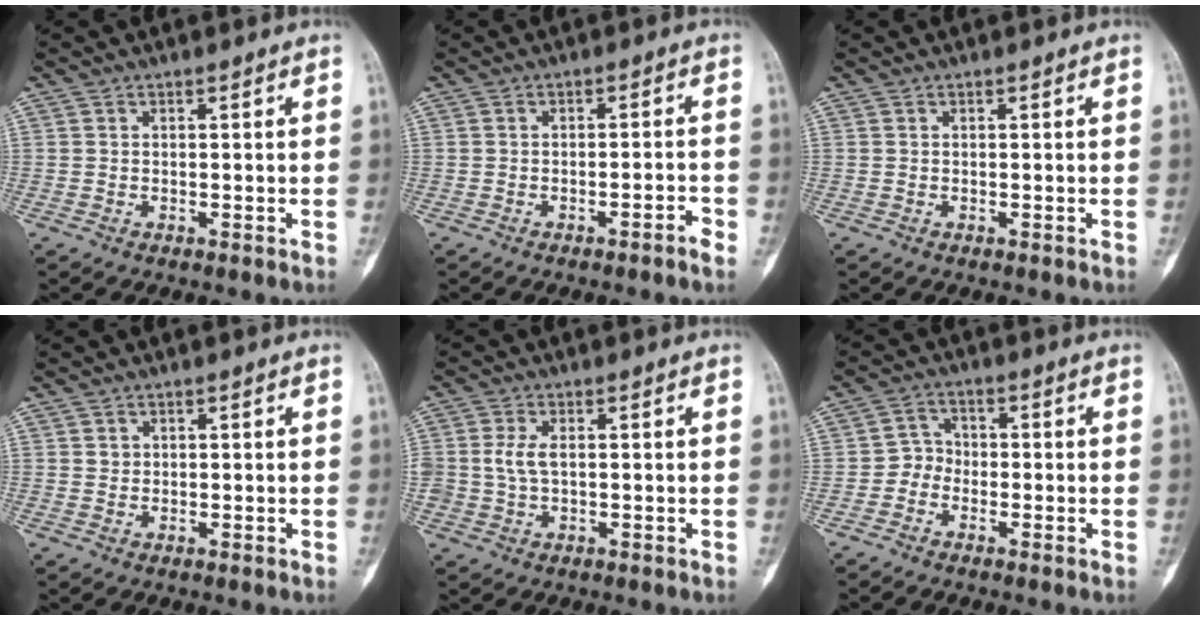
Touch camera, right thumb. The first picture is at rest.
{"total": 2.8, "force": [-1.7, 0.2, 2.2], "torque": [-0.039, 0.014, -0.024]}
{"total": 0.0}
{"total": 1.0, "force": [0.3, 0.9, 0.2], "torque": [0.003, 0.001, 0.006]}
{"total": 3.6, "force": [0.2, 2.1, 2.9], "torque": [-0.067, 0.002, 0.006]}
{"total": 3.2, "force": [-1.5, 2.7, 1.0], "torque": [0.005, 0.014, -0.042]}